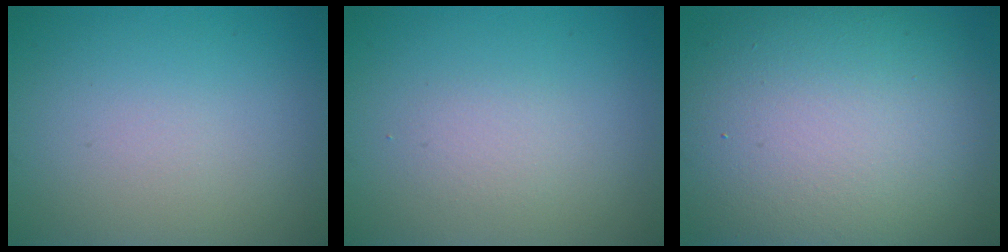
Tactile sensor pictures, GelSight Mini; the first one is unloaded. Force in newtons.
{"total": 1.2, "press": 1.2, "slide": 0.0}
{"total": 16.2, "press": 16.2, "slide": 1.0}